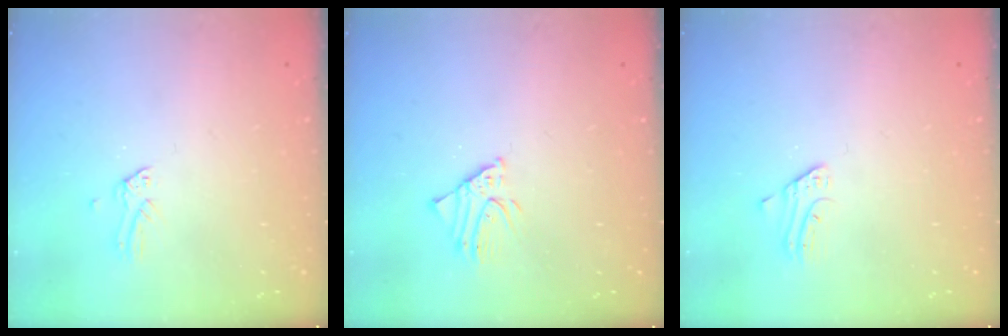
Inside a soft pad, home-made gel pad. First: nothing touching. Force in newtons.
{"total": 2.0, "press": 2.0, "slide": 0.1}
{"total": 2.3, "press": 2.3, "slide": 0.2}